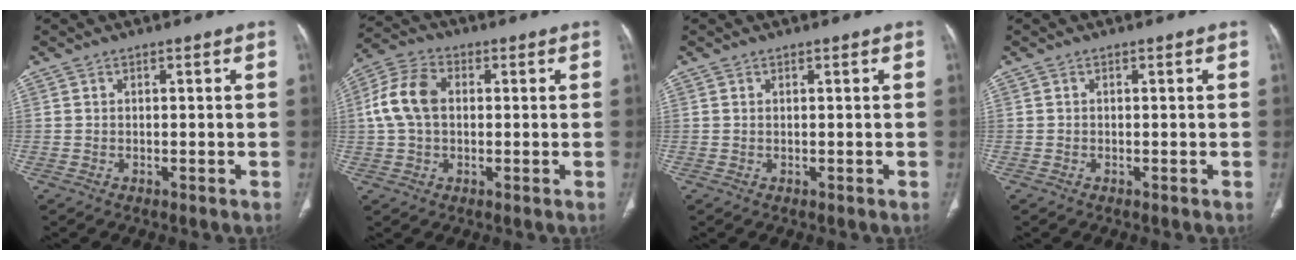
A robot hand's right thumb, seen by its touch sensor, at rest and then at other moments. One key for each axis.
{"total": 9.5, "fx": 0.9, "fy": 6.4, "fz": 6.9, "tx": -0.145, "ty": 0.025, "tz": 0.013}
{"total": 0.0}
{"total": 0.0}